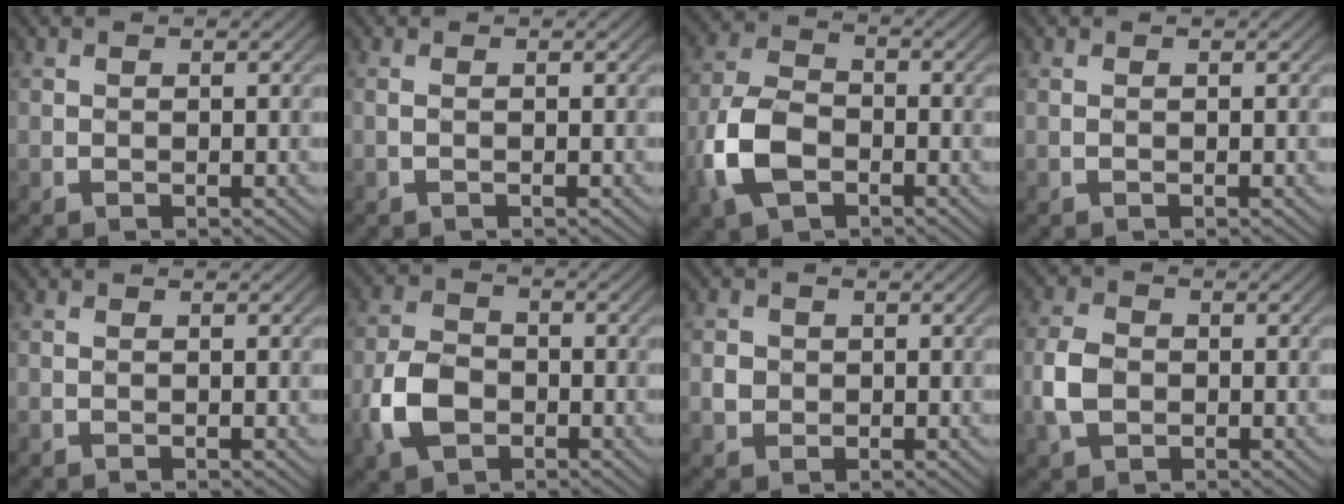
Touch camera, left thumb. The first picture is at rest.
{"total": 0.5, "force": [-0.2, 0.1, 0.5], "torque": [-0.013, -0.001, -0.003]}
{"total": 7.8, "force": [-4.0, 4.5, 4.9], "torque": [-0.118, 0.002, -0.091]}
{"total": 0.0}
{"total": 0.0}
{"total": 6.2, "force": [-3.4, 4.0, 3.4], "torque": [-0.082, 0.001, -0.075]}
{"total": 1.9, "force": [-0.5, 1.7, 0.4], "torque": [-0.026, 0.001, -0.017]}
{"total": 4.6, "force": [-1.6, 3.4, 2.8], "torque": [-0.078, 0.005, -0.033]}